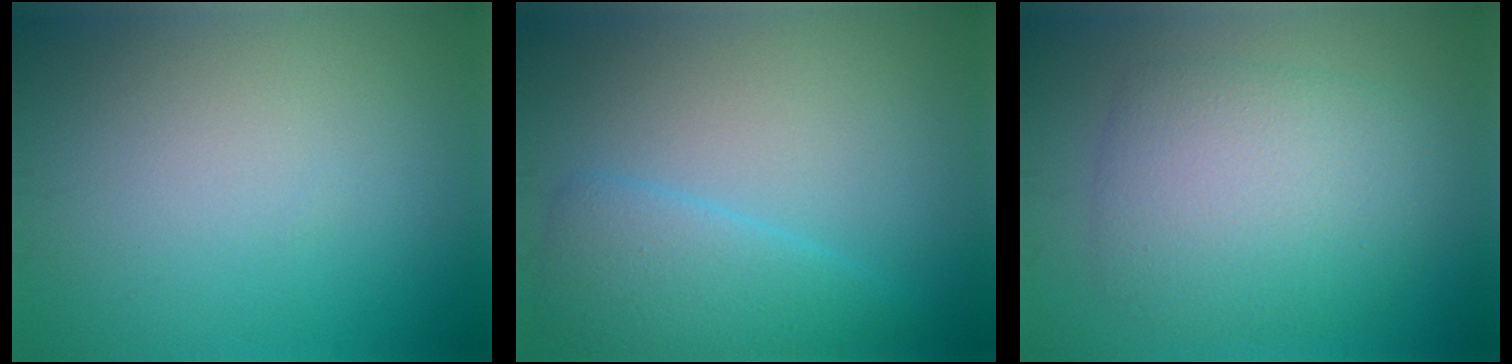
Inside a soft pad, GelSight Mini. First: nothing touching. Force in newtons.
{"total": 3.7, "press": 3.7, "slide": 0.1}
{"total": 6.1, "press": 6.1, "slide": 0.1}